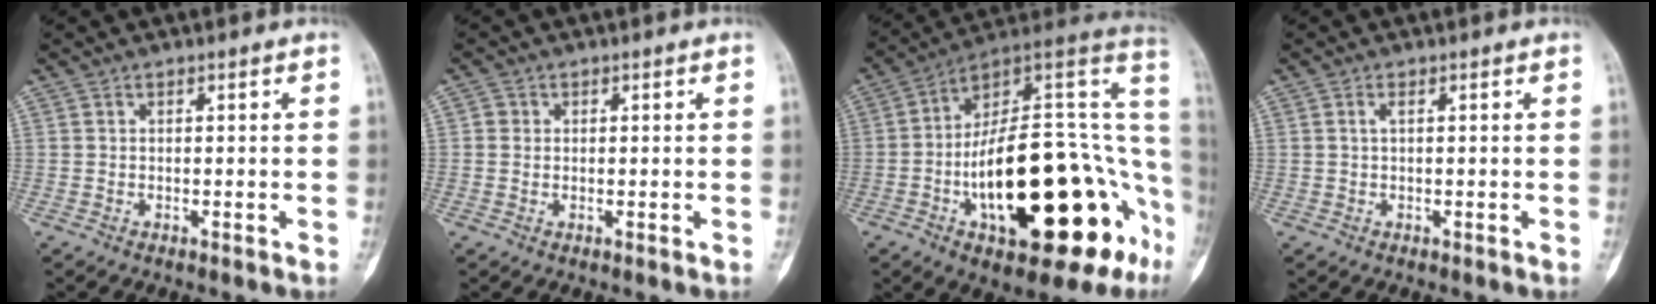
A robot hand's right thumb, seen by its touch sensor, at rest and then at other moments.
{"total": 1.7, "force": [0.2, 1.6, 0.6], "torque": [0.000, 0.002, 0.002]}
{"total": 34.1, "force": [-9.8, 13.7, 29.7], "torque": [-0.349, 0.044, -0.140]}
{"total": 1.1, "force": [0.3, 0.5, 0.9], "torque": [-0.016, 0.001, 0.005]}